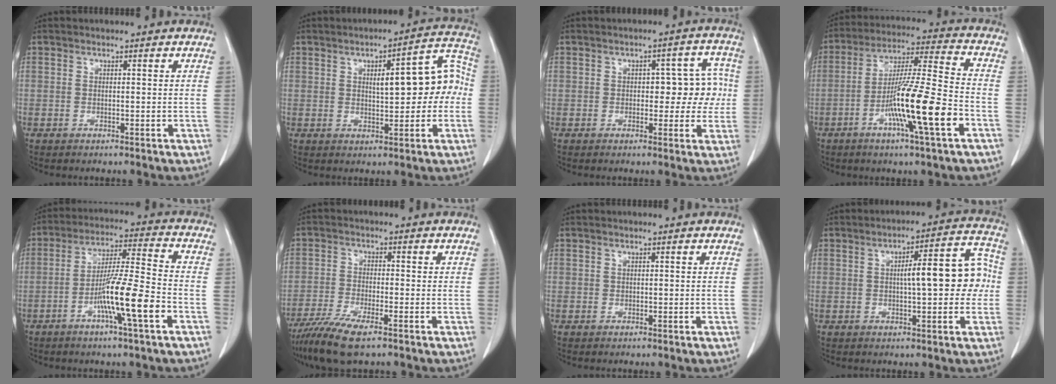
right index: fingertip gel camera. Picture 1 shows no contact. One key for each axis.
{"total": 10.8, "fx": 0.7, "fy": 3.7, "fz": 10.1, "tx": -0.125, "ty": 0.041, "tz": 0.013}
{"total": 6.8, "fx": 0.0, "fy": 3.5, "fz": 5.8, "tx": -0.058, "ty": 0.031, "tz": 0.003}
{"total": 15.0, "fx": -5.4, "fy": -0.1, "fz": 14.0, "tx": -0.249, "ty": -0.008, "tz": -0.099}
{"total": 11.5, "fx": -4.5, "fy": -0.2, "fz": 10.6, "tx": -0.192, "ty": -0.002, "tz": -0.082}
{"total": 7.9, "fx": -5.6, "fy": 1.1, "fz": 5.4, "tx": -0.102, "ty": -0.022, "tz": -0.100}
{"total": 0.0}
{"total": 10.8, "fx": 0.5, "fy": 2.8, "fz": 10.4, "tx": -0.139, "ty": 0.037, "tz": 0.009}